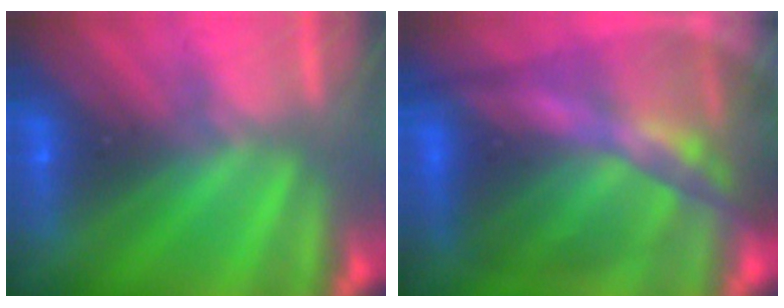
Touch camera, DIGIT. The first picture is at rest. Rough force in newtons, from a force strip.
{"total": 9.0}